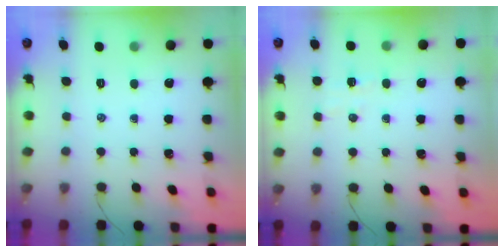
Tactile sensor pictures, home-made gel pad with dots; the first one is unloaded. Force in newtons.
{"total": 4.5, "press": 4.4, "slide": 1.0}